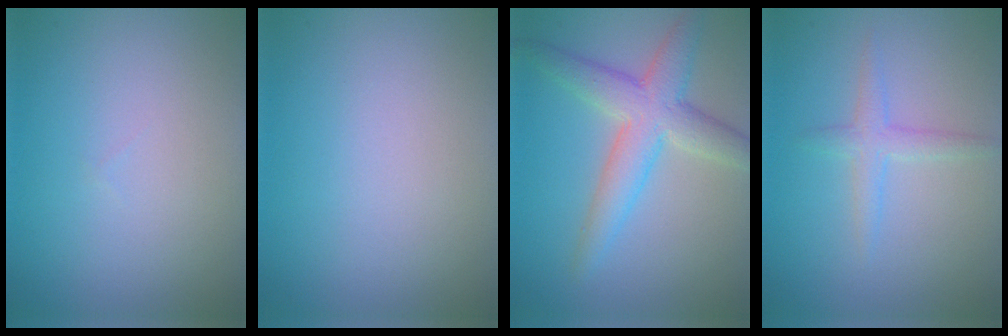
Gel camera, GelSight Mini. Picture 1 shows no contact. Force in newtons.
{"total": 0.0}
{"total": 5.2, "press": 5.2, "slide": 0.2}
{"total": 1.9, "press": 1.9, "slide": 0.1}